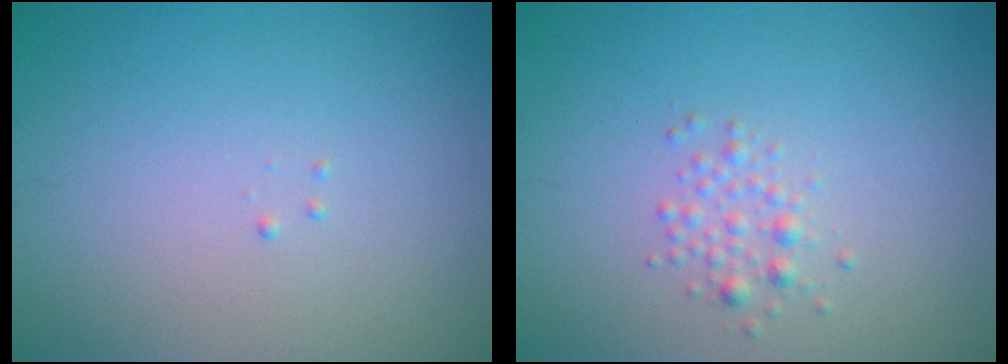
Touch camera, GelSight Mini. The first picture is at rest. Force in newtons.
{"total": 1.4, "press": 1.4, "slide": 0.1}